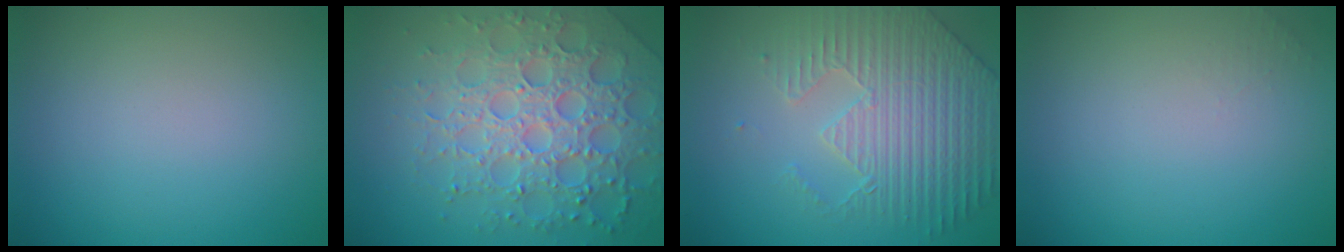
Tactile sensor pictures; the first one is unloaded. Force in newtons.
{"total": 7.3, "press": 7.1, "slide": 1.6}
{"total": 4.7, "press": 4.5, "slide": 1.3}
{"total": 0.7, "press": 0.7, "slide": 0.1}